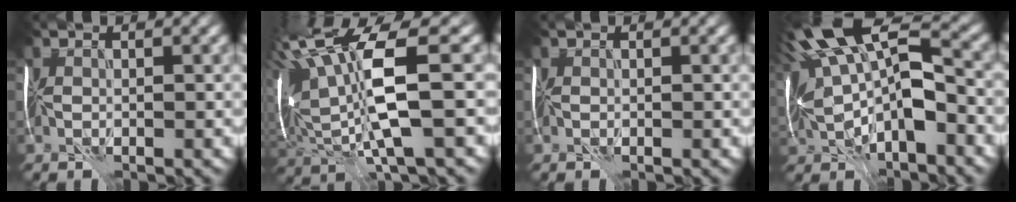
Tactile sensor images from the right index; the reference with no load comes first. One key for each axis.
{"total": 11.5, "fx": 3.3, "fy": 3.1, "fz": 10.5, "tx": -0.239, "ty": 0.014, "tz": 0.074}
{"total": 0.0}
{"total": 13.3, "fx": 1.1, "fy": 5.8, "fz": 11.9, "tx": -0.250, "ty": 0.018, "tz": 0.033}